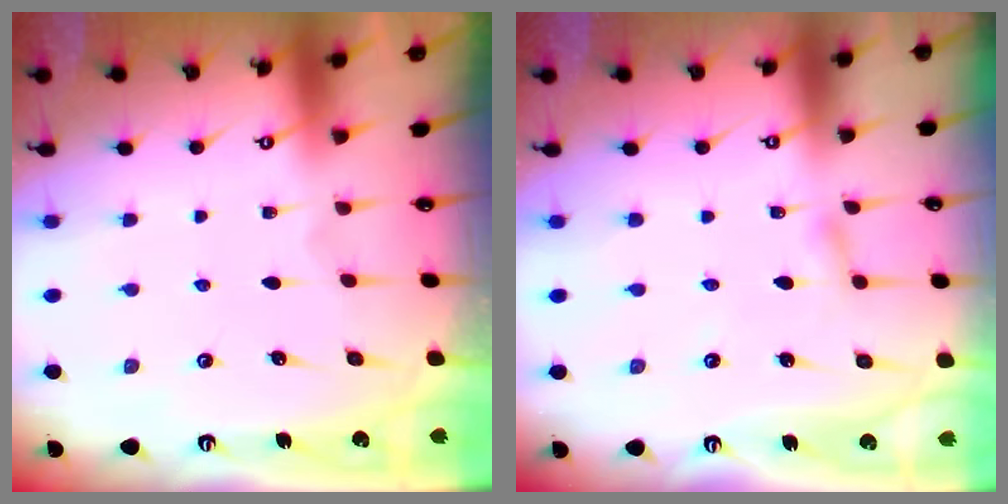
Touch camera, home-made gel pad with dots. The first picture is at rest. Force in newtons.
{"total": 2.4, "press": 2.4, "slide": 0.3}